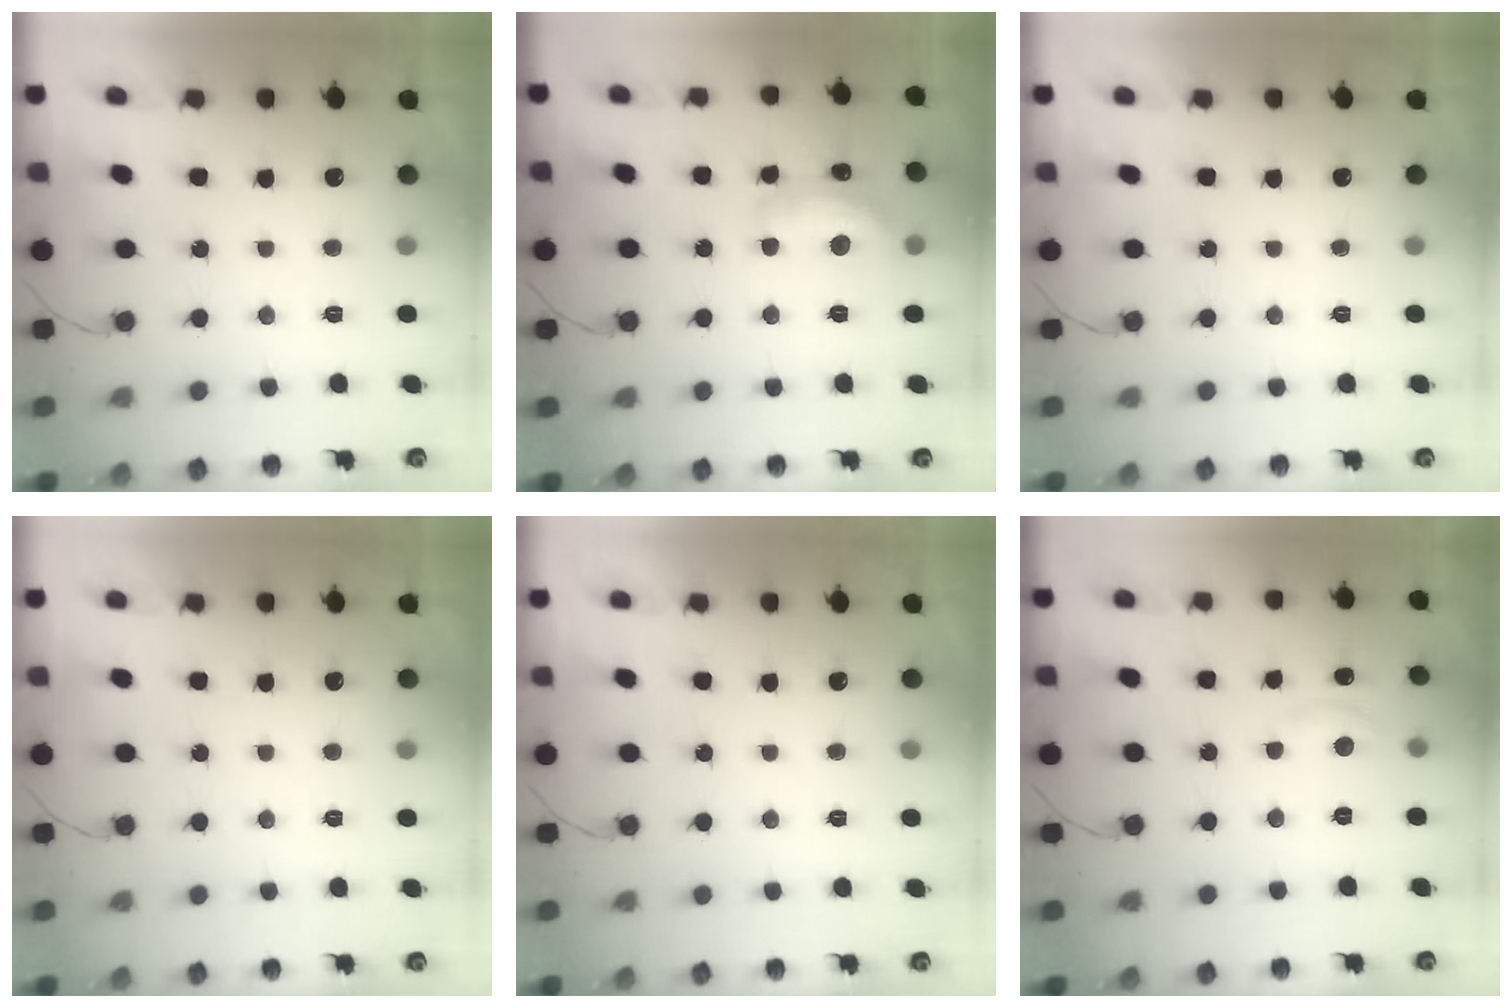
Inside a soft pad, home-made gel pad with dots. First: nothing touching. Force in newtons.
{"total": 14.2, "press": 14.2, "slide": 1.0}
{"total": 0.0}
{"total": 0.0}
{"total": 0.0}
{"total": 2.9, "press": 2.8, "slide": 0.3}